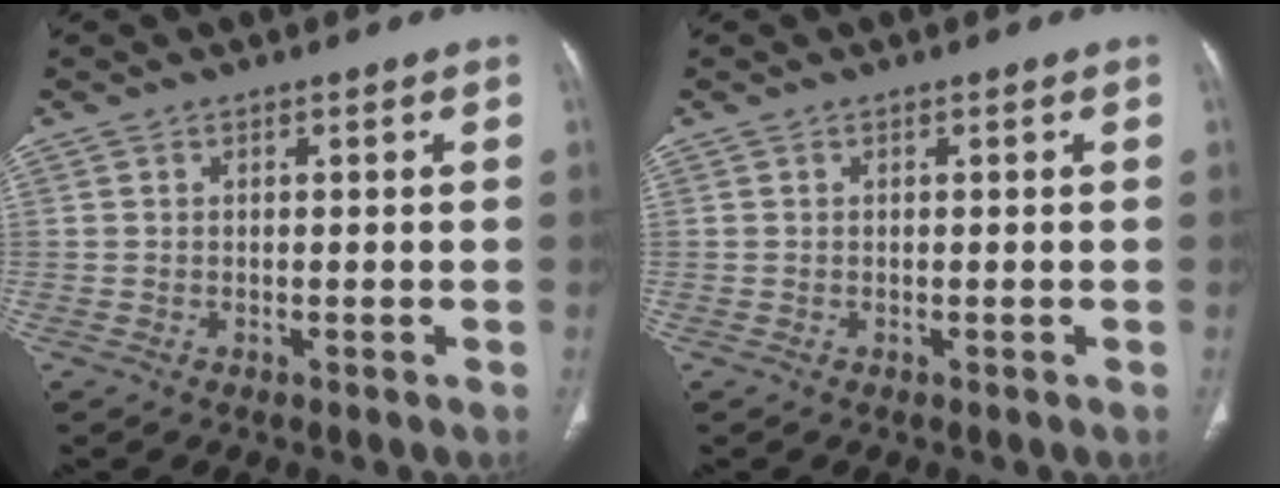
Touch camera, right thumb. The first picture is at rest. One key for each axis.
{"total": 0.0}